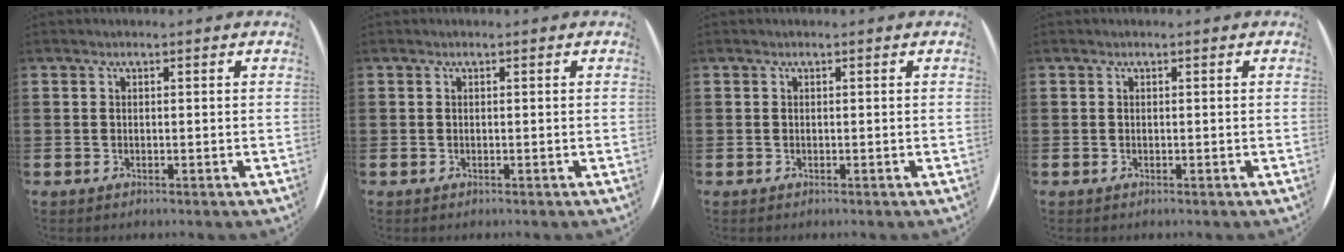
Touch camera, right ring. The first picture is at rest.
{"total": 0.0}
{"total": 0.0}
{"total": 0.0}